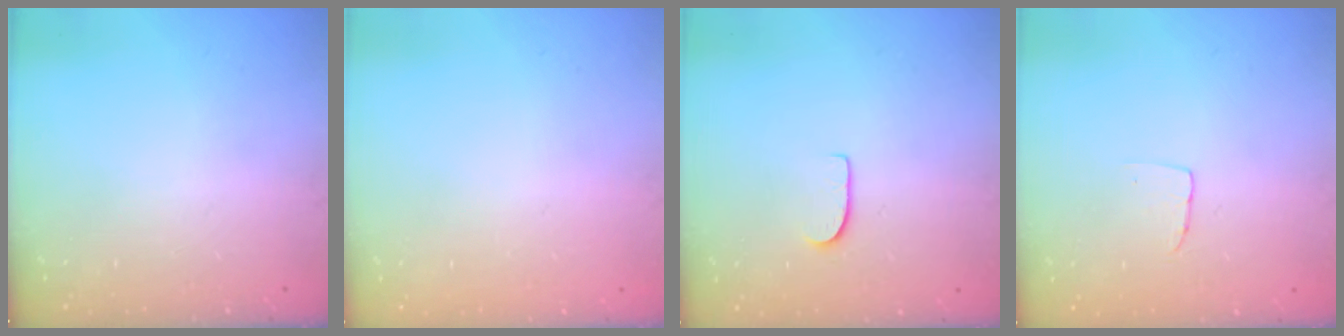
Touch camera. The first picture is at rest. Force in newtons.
{"total": 0.0}
{"total": 6.1, "press": 6.1, "slide": 0.5}
{"total": 2.9, "press": 2.9, "slide": 0.1}